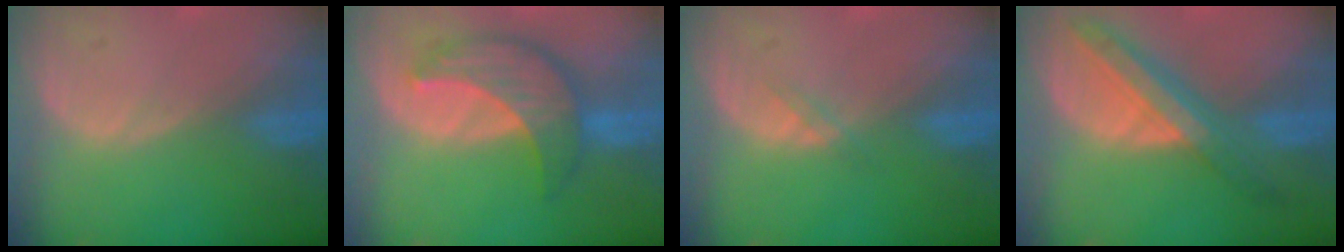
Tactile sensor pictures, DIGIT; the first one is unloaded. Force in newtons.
{"total": 7.8, "press": 7.5, "slide": 2.2}
{"total": 1.0, "press": 1.0, "slide": 0.2}
{"total": 8.0, "press": 7.1, "slide": 3.7}